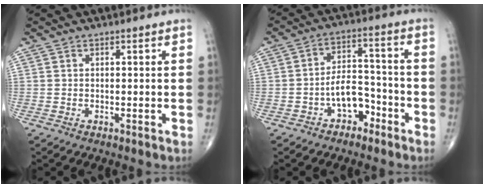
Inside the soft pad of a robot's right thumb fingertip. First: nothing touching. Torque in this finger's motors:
{"motor_torque": [3.32, 1.69, 1.64, -0.99, 0.60]}